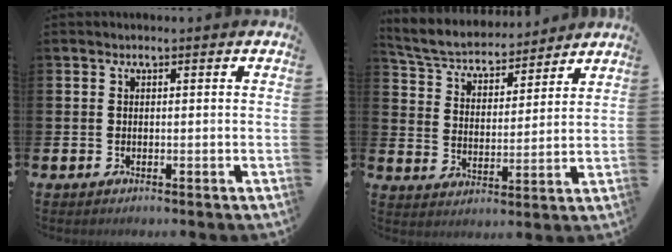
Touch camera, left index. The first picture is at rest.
{"total": 5.3, "force": [5.1, 1.3, 0.7], "torque": [-0.046, -0.041, 0.085]}